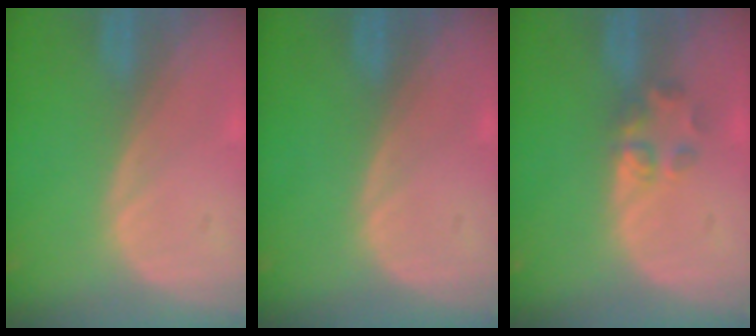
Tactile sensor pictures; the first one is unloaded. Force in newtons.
{"total": 0.0}
{"total": 2.7, "press": 2.6, "slide": 0.9}